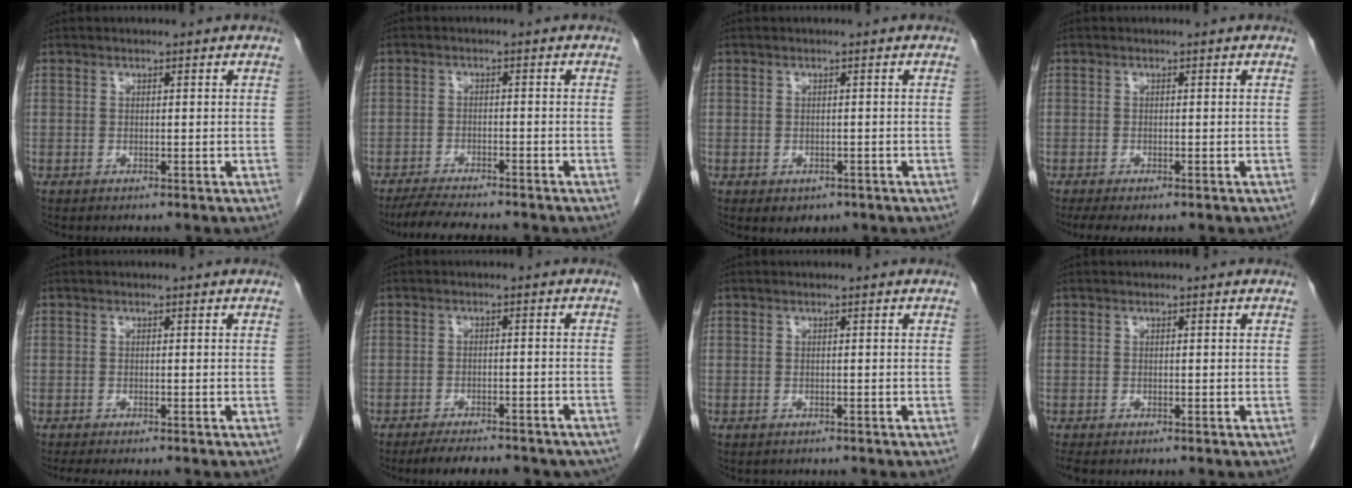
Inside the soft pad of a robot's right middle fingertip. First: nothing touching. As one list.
[{"total": 7.4, "force": [-6.7, 0.9, 3.2], "torque": [-0.051, -0.017, -0.107]}, {"total": 2.4, "force": [-1.3, 1.7, 1.0], "torque": [-0.009, 0.001, -0.006]}, {"total": 4.2, "force": [-3.2, 1.2, 2.4], "torque": [-0.036, -0.012, -0.045]}, {"total": 2.8, "force": [-2.4, 0.3, 1.4], "torque": [-0.020, -0.006, -0.033]}, {"total": 12.9, "force": [-11.2, 3.7, 5.3], "torque": [-0.078, 0.002, -0.133]}, {"total": 0.8, "force": [-0.6, 0.4, 0.0], "torque": [-0.009, 0.001, -0.009]}, {"total": 1.2, "force": [-1.0, 0.4, 0.5], "torque": [-0.011, -0.004, -0.015]}]